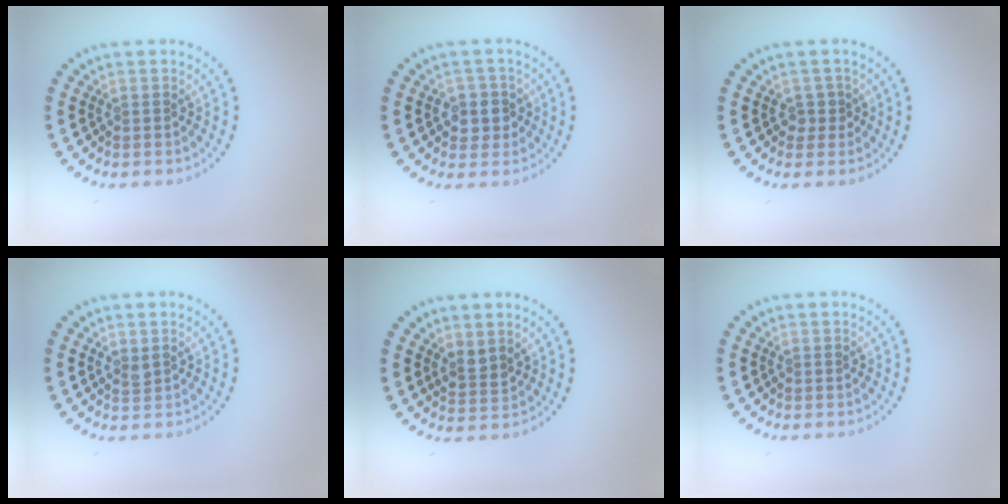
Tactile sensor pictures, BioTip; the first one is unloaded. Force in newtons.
{"total": 2.5, "press": 2.3, "slide": 0.9}
{"total": 1.3, "press": 1.0, "slide": 0.8}
{"total": 0.6, "press": 0.6, "slide": 0.3}
{"total": 1.6, "press": 1.3, "slide": 1.0}
{"total": 0.0}